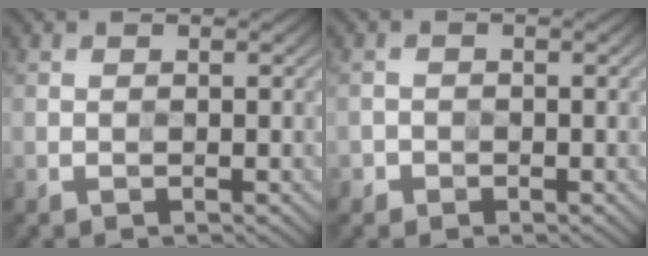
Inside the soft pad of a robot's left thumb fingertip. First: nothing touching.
{"total": 1.2, "force": [-0.7, 1.0, -0.1], "torque": [0.012, 0.003, -0.017]}